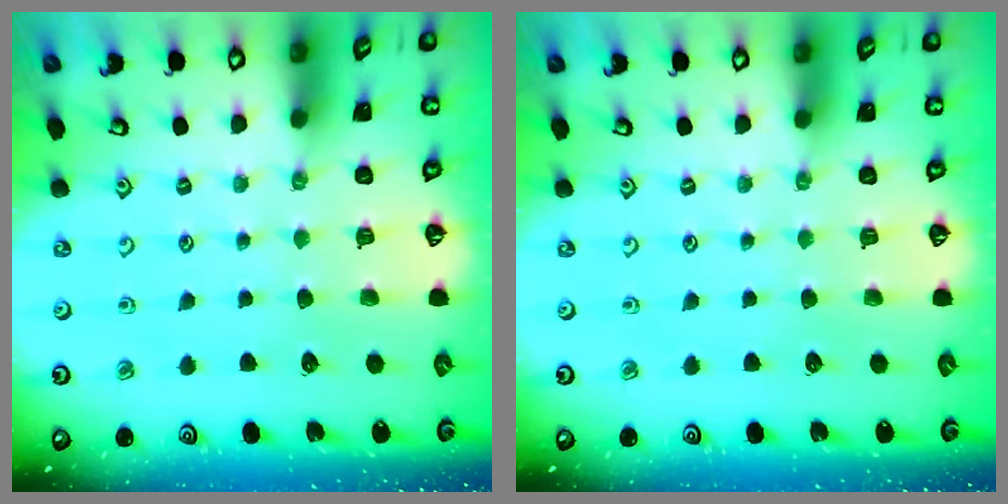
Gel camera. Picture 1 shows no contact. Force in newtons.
{"total": 0.0}